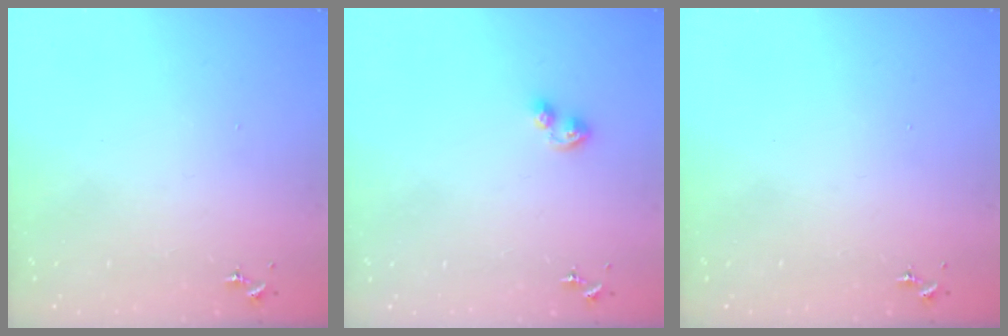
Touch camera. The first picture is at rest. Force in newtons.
{"total": 5.1, "press": 5.0, "slide": 0.8}
{"total": 0.0}